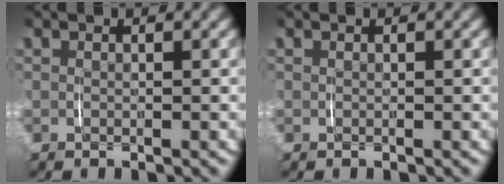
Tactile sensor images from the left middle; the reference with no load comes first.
{"total": 0.0}